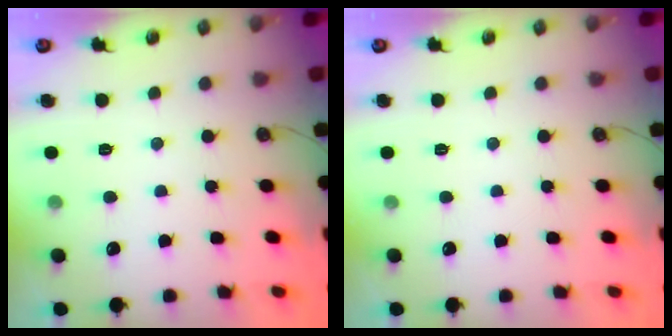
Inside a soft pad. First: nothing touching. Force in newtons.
{"total": 0.0}